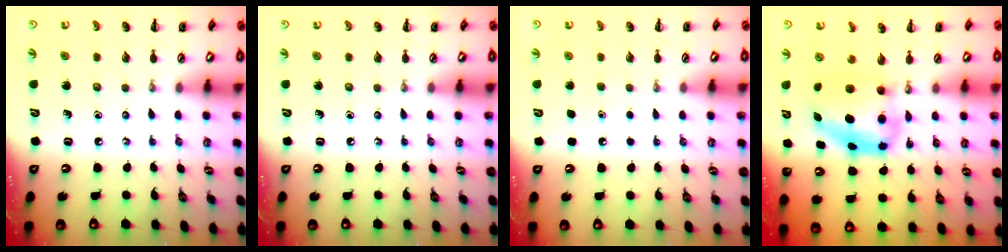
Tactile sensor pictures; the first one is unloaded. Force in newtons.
{"total": 0.0}
{"total": 1.7, "press": 1.7, "slide": 0.1}
{"total": 7.4, "press": 7.3, "slide": 1.2}